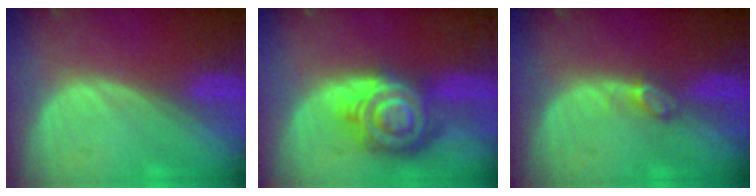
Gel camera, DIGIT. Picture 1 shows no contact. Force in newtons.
{"total": 9.2, "press": 9.1, "slide": 0.5}
{"total": 2.0, "press": 1.9, "slide": 0.2}